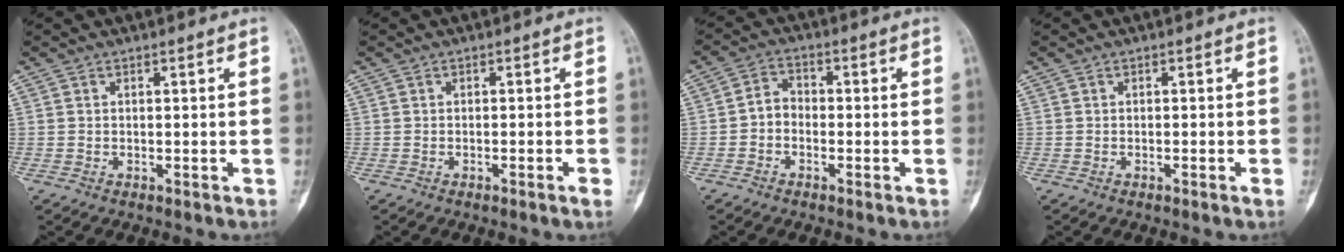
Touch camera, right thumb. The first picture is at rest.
{"total": 1.5, "force": [-0.8, 0.0, 1.3], "torque": [-0.023, -0.002, -0.012]}
{"total": 3.9, "force": [-1.2, 3.1, 2.1], "torque": [-0.021, 0.018, -0.031]}
{"total": 0.8, "force": [-0.4, 0.0, 0.7], "torque": [-0.013, 0.000, -0.006]}